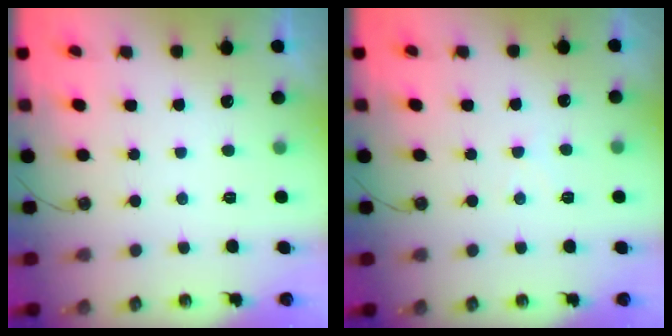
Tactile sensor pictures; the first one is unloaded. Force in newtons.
{"total": 3.2, "press": 3.2, "slide": 0.5}